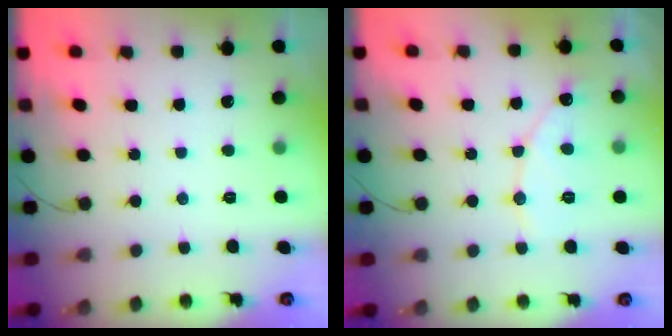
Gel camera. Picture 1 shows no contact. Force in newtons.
{"total": 7.9, "press": 7.9, "slide": 0.5}